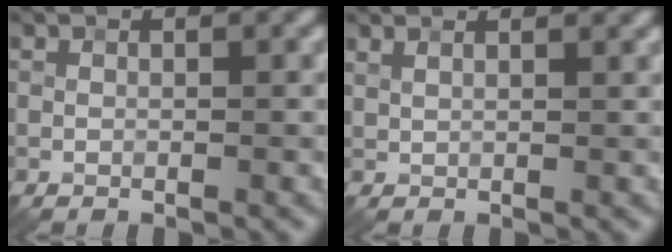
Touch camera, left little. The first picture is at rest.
{"total": 3.8, "force": [2.9, 1.5, 1.9], "torque": [-0.019, 0.029, 0.022]}